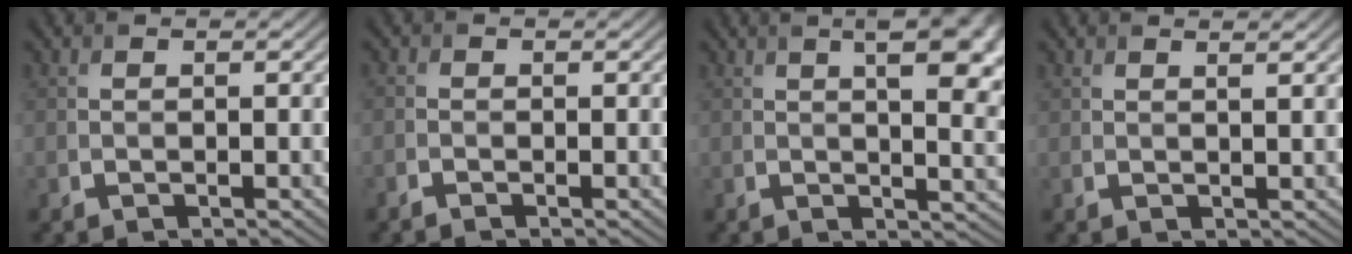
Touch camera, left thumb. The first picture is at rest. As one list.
[{"total": 1.1, "force": [-1.0, 0.5, 0.3], "torque": [-0.008, -0.001, -0.024]}, {"total": 11.2, "force": [3.7, 4.4, 9.6], "torque": [-0.118, 0.036, 0.040]}, {"total": 1.6, "force": [1.2, 0.2, 1.0], "torque": [-0.018, 0.002, 0.014]}]